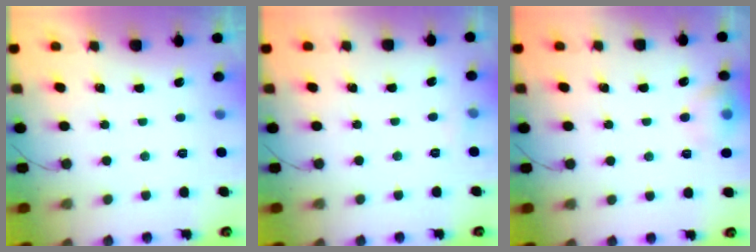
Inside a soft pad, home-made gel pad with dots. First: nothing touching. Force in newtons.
{"total": 2.9, "press": 2.8, "slide": 0.9}
{"total": 7.5, "press": 7.5, "slide": 0.9}